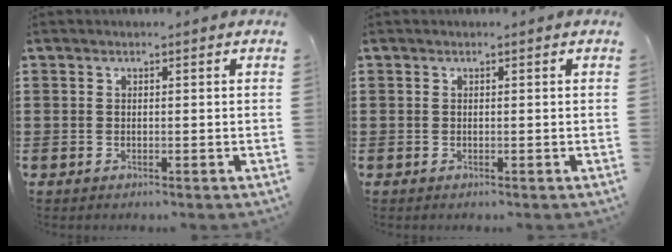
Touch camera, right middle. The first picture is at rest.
{"total": 0.0}